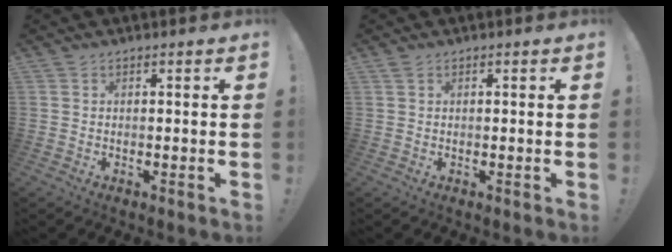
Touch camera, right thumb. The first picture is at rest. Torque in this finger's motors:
{"motor_torque": [0.10, -0.02, 0.29, 0.09, 0.00]}